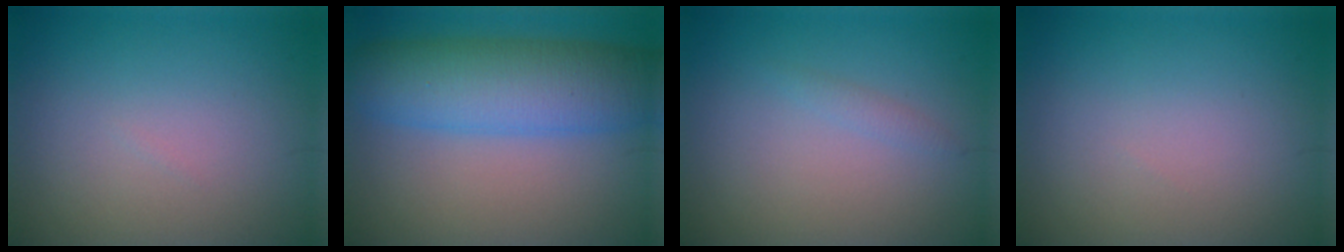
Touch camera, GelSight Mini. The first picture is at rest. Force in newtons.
{"total": 8.8, "press": 8.8, "slide": 0.2}
{"total": 0.8, "press": 0.8, "slide": 0.1}
{"total": 0.0}